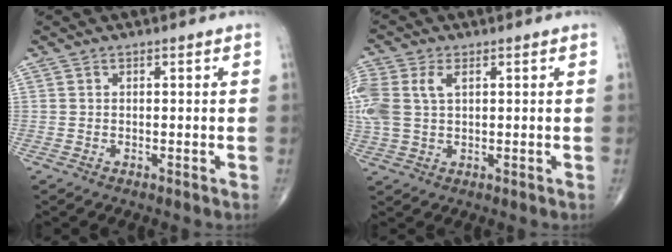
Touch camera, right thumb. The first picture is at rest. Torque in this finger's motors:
{"motor_torque": [0.47, -0.09, 0.79, 0.29, 0.31]}